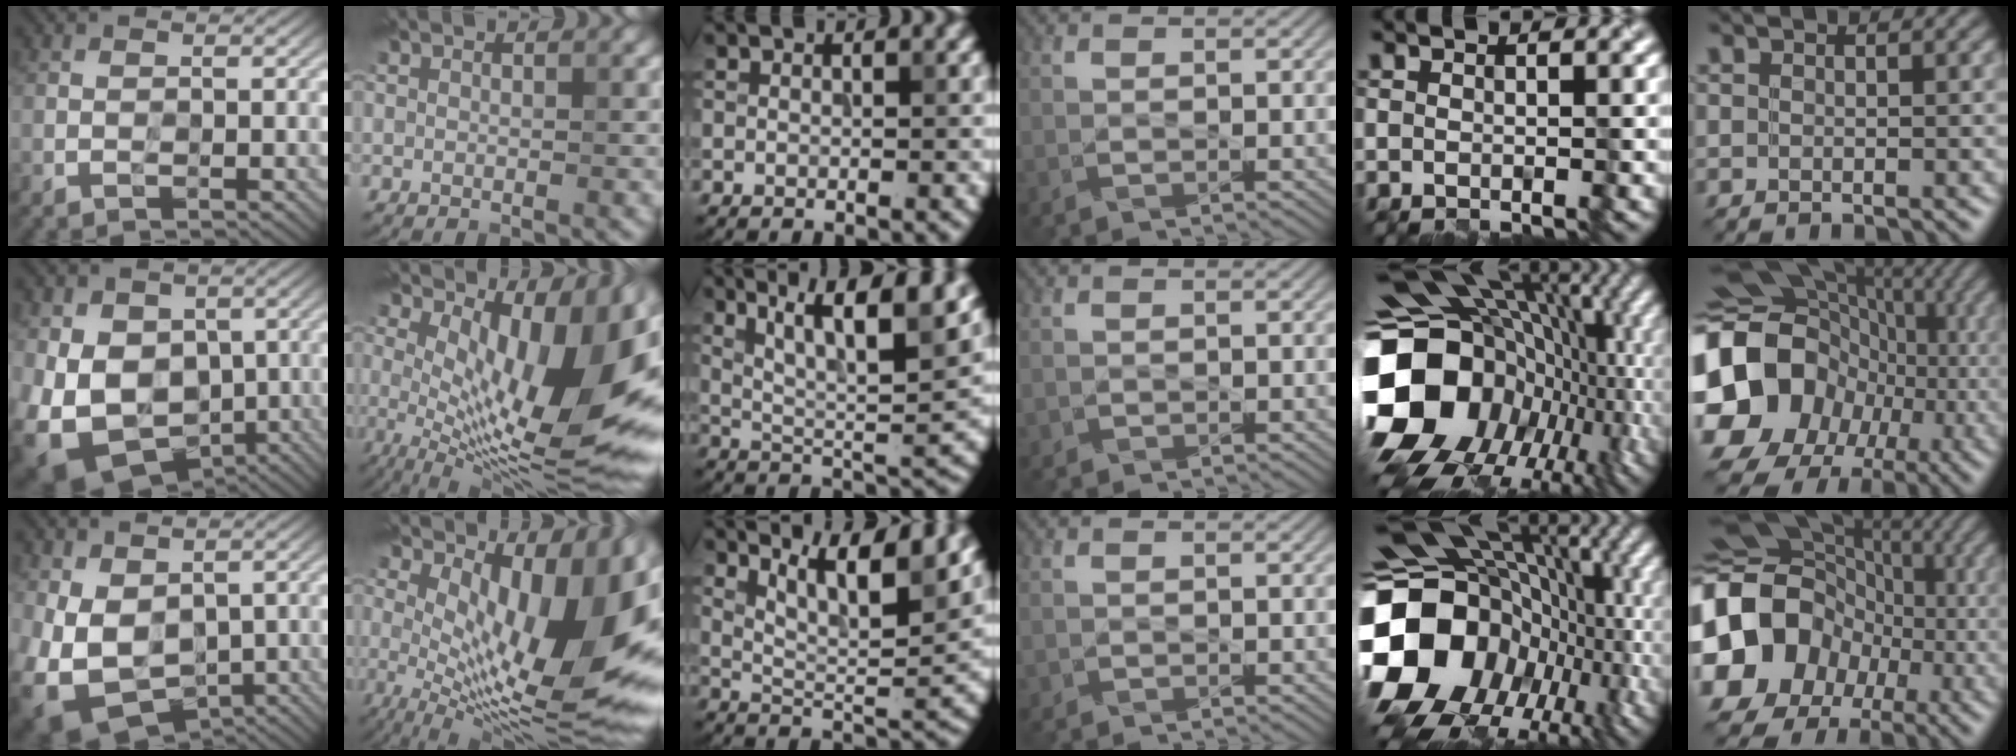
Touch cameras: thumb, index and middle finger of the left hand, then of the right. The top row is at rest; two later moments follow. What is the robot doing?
{"motion": "wipe", "object": "plastic plate"}